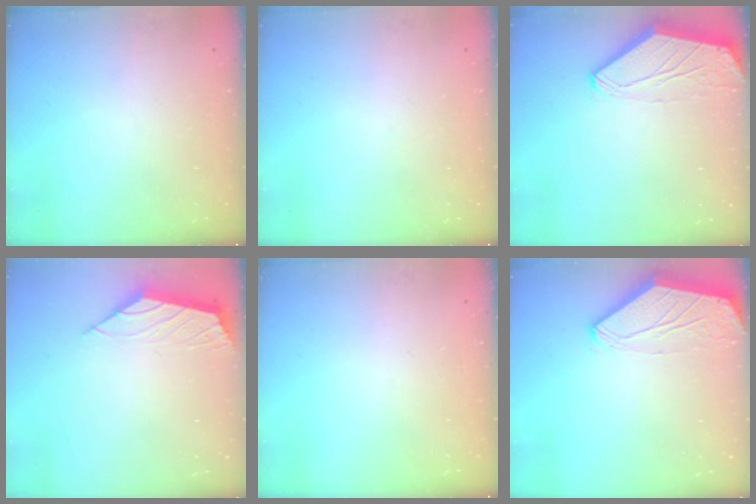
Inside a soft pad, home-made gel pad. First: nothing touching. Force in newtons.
{"total": 0.0}
{"total": 0.0}
{"total": 2.2, "press": 2.1, "slide": 0.5}
{"total": 0.0}
{"total": 0.0}